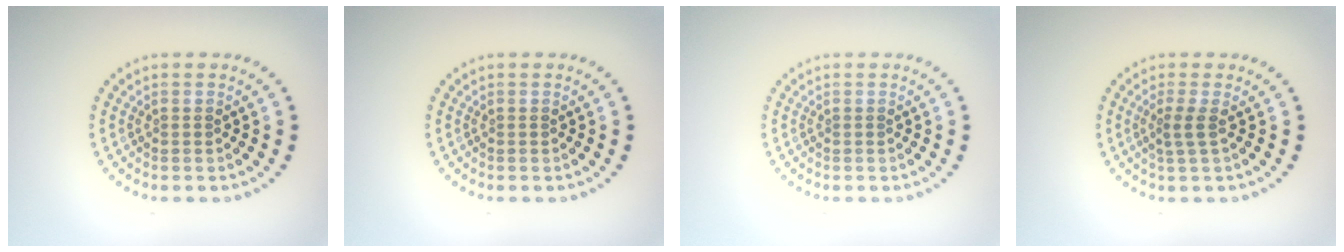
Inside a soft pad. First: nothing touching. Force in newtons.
{"total": 0.0}
{"total": 0.0}
{"total": 1.7, "press": 1.2, "slide": 1.2}